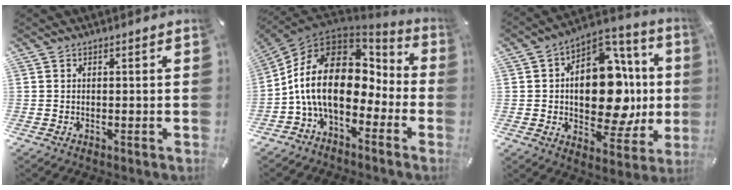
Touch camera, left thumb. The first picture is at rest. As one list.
[{"total": 20.0, "force": [-0.6, 12.9, 15.3], "torque": [-0.308, 0.008, -0.008]}, {"total": 18.8, "force": [0.1, 11.9, 14.5], "torque": [-0.221, -0.012, 0.005]}]